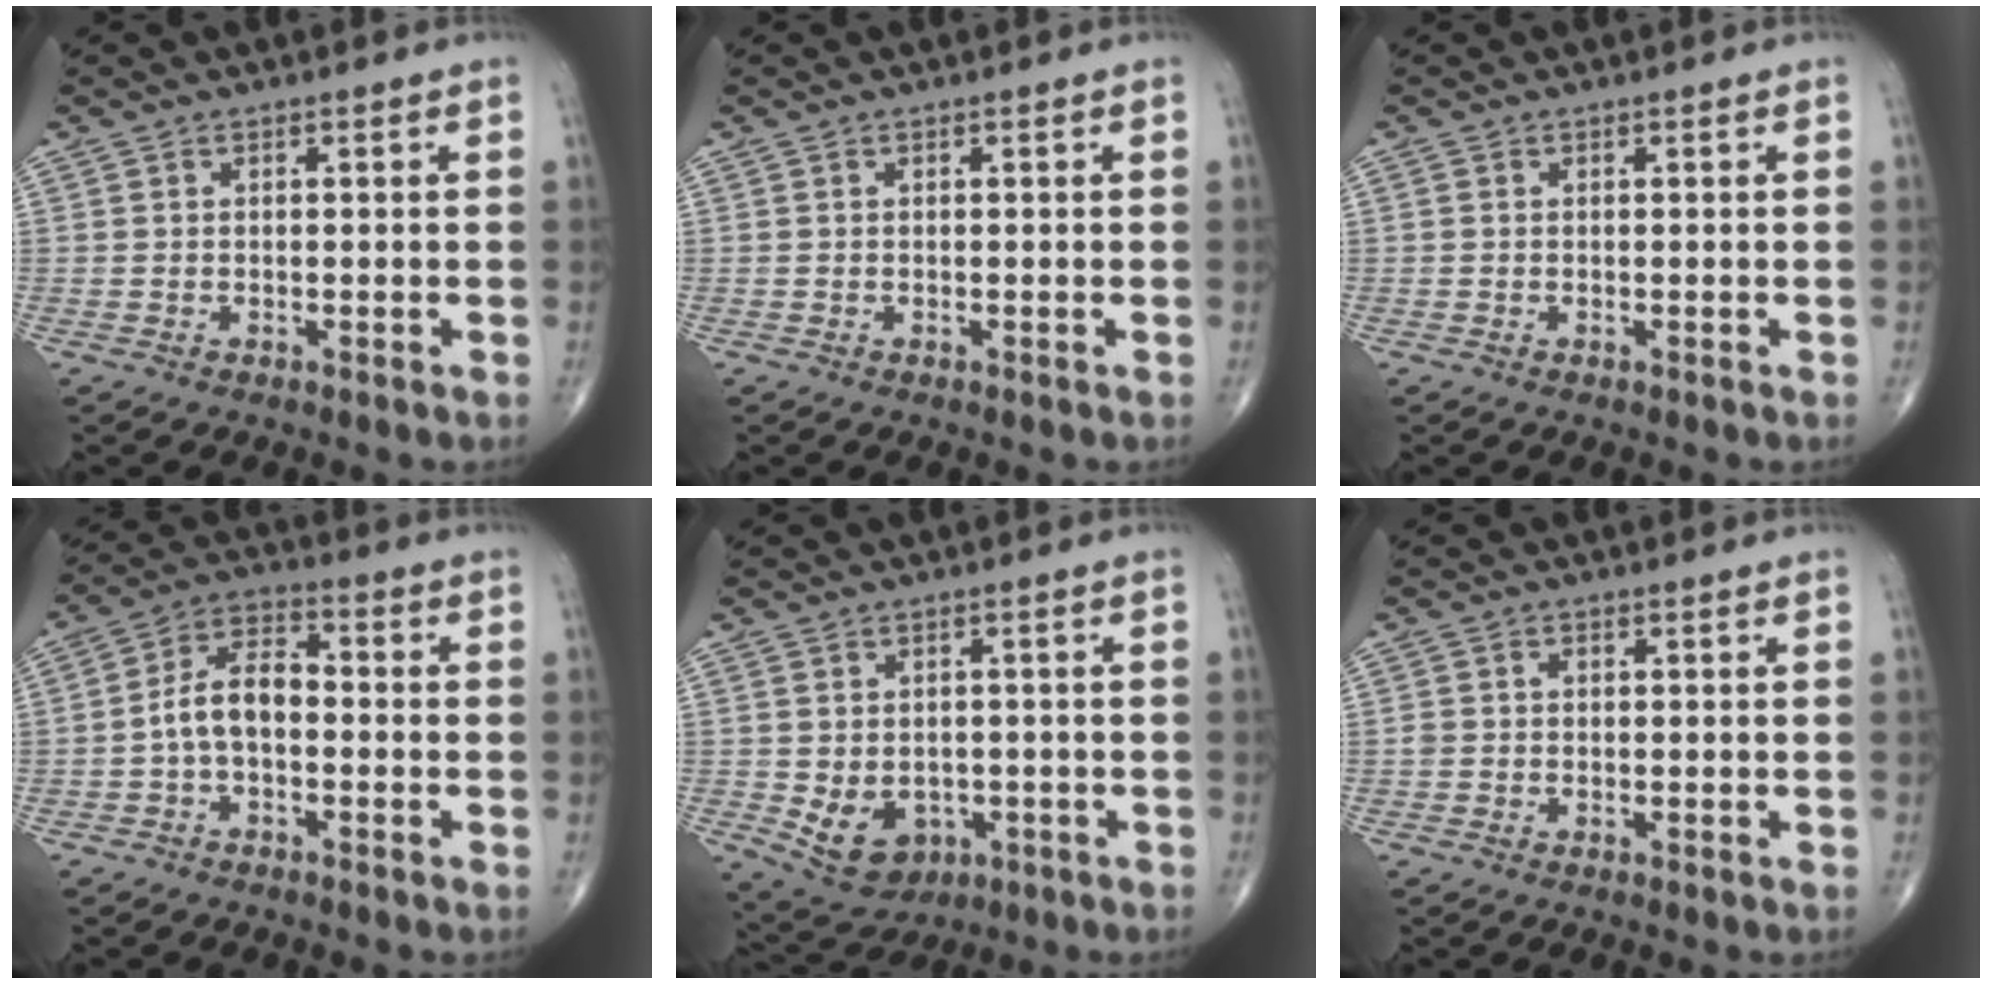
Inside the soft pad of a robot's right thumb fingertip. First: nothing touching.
{"total": 0.0}
{"total": 0.0}
{"total": 8.1, "force": [-1.3, 4.7, 6.5], "torque": [-0.113, 0.034, -0.036]}
{"total": 8.4, "force": [-2.0, 6.5, 4.9], "torque": [-0.065, 0.008, -0.013]}
{"total": 1.2, "force": [0.0, 1.0, 0.6], "torque": [-0.008, 0.006, 0.001]}